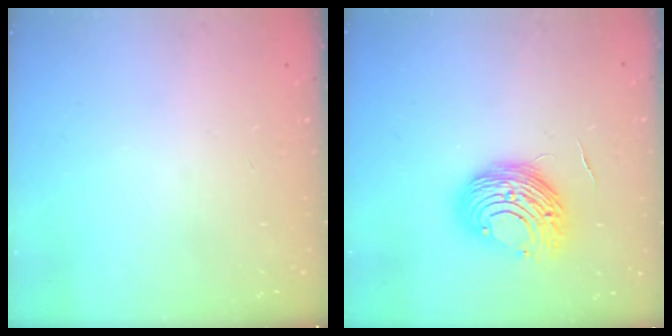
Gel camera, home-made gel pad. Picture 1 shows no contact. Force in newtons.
{"total": 11.3, "press": 11.2, "slide": 1.2}